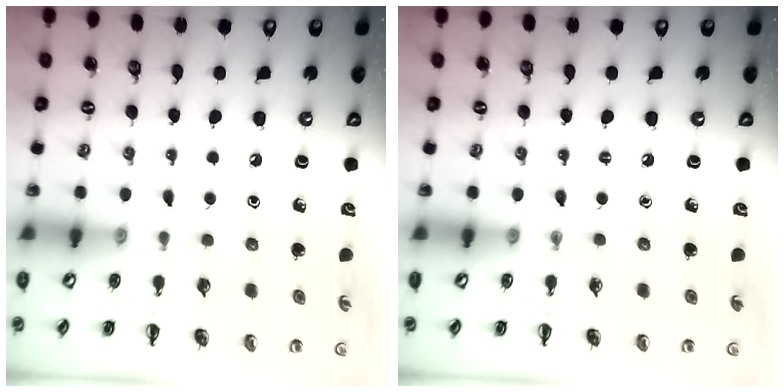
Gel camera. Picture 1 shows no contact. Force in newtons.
{"total": 0.0}